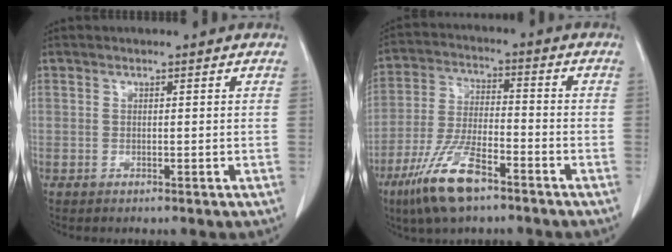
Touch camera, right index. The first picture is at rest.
{"total": 11.4, "force": [-7.3, 3.0, 8.2], "torque": [-0.172, -0.016, -0.138]}